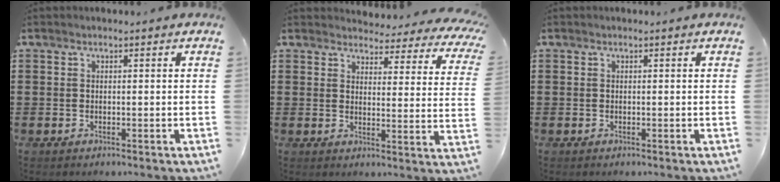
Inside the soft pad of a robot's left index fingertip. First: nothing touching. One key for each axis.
{"total": 3.9, "fx": 3.8, "fy": 0.4, "fz": 0.9, "tx": -0.030, "ty": -0.031, "tz": 0.062}
{"total": 0.0}